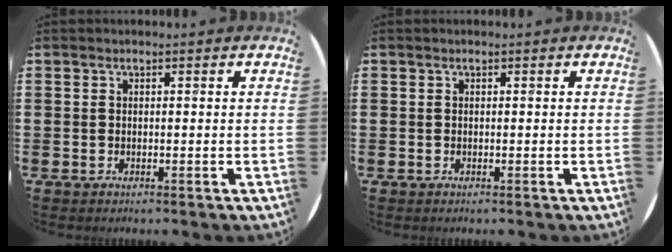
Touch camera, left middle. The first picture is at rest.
{"total": 0.0}